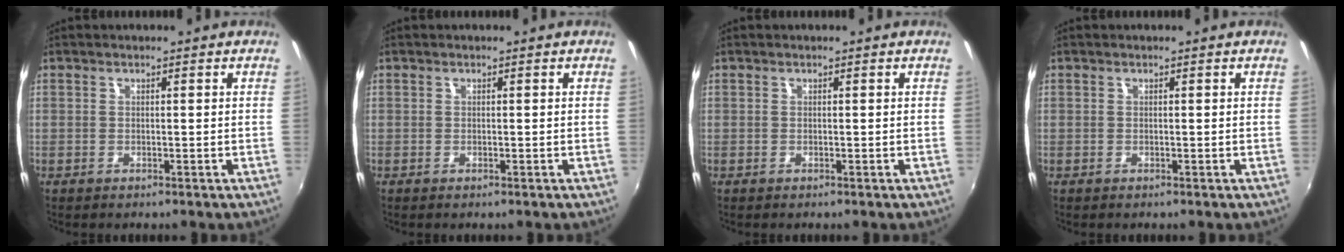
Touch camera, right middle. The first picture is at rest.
{"total": 0.0}
{"total": 0.0}
{"total": 0.0}